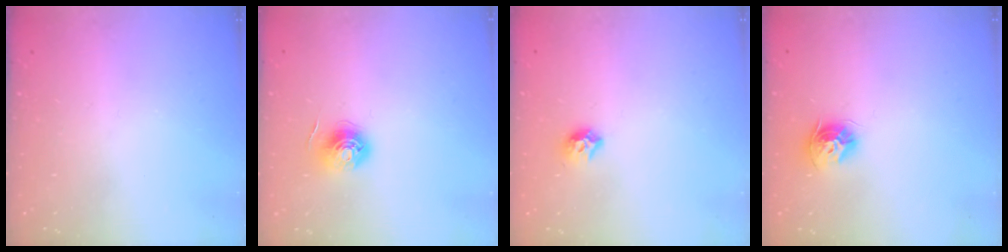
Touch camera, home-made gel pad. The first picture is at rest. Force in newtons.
{"total": 6.1, "press": 6.1, "slide": 0.5}
{"total": 7.9, "press": 7.8, "slide": 1.0}
{"total": 9.3, "press": 9.3, "slide": 1.0}